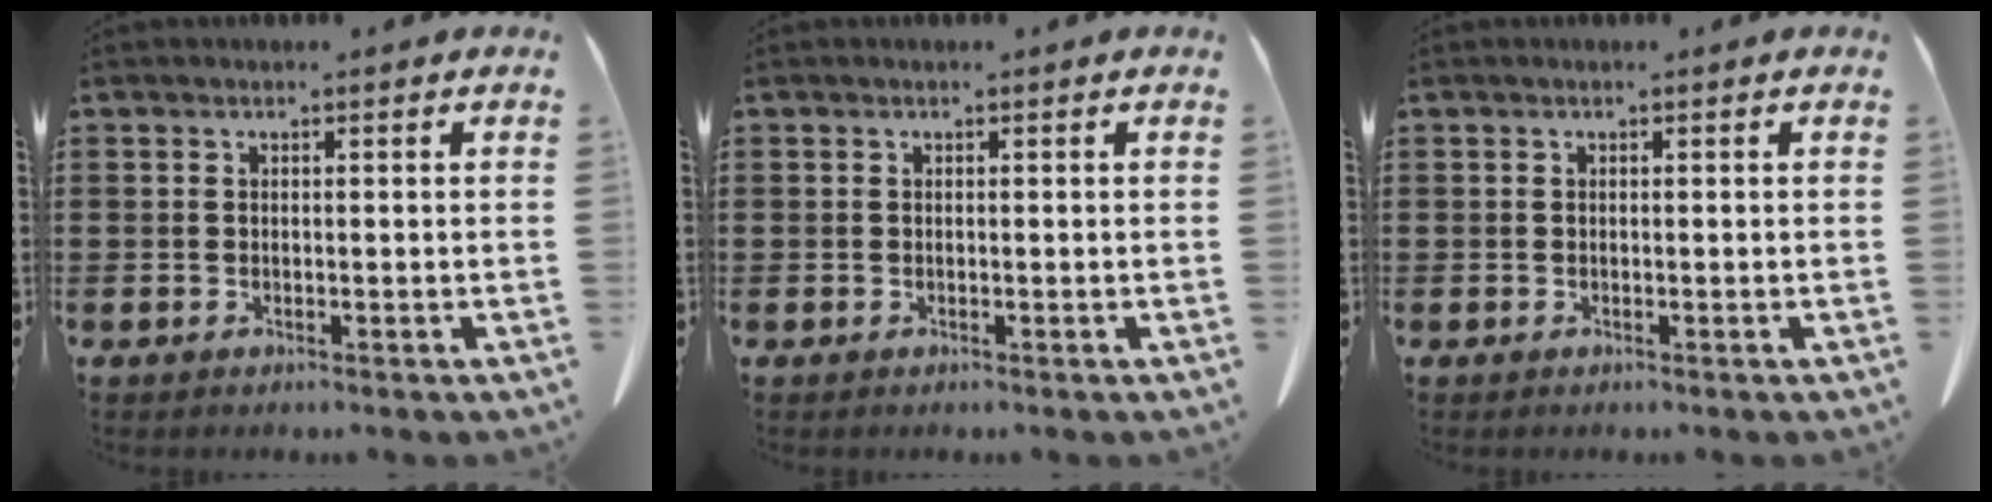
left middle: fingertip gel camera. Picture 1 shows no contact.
{"total": 0.0}
{"total": 0.0}